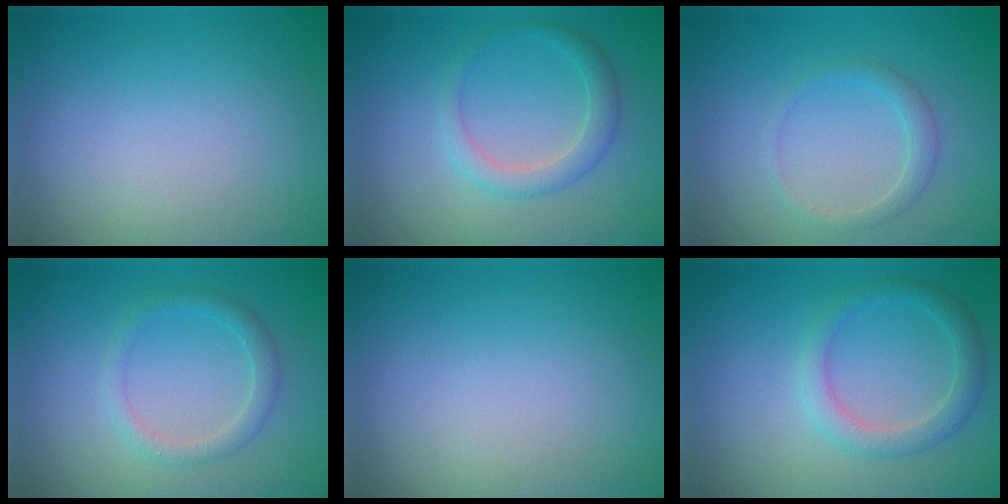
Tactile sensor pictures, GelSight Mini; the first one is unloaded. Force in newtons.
{"total": 2.2, "press": 2.2, "slide": 0.2}
{"total": 1.5, "press": 1.5, "slide": 0.2}
{"total": 1.9, "press": 1.9, "slide": 0.1}
{"total": 0.0}
{"total": 2.4, "press": 2.4, "slide": 0.2}